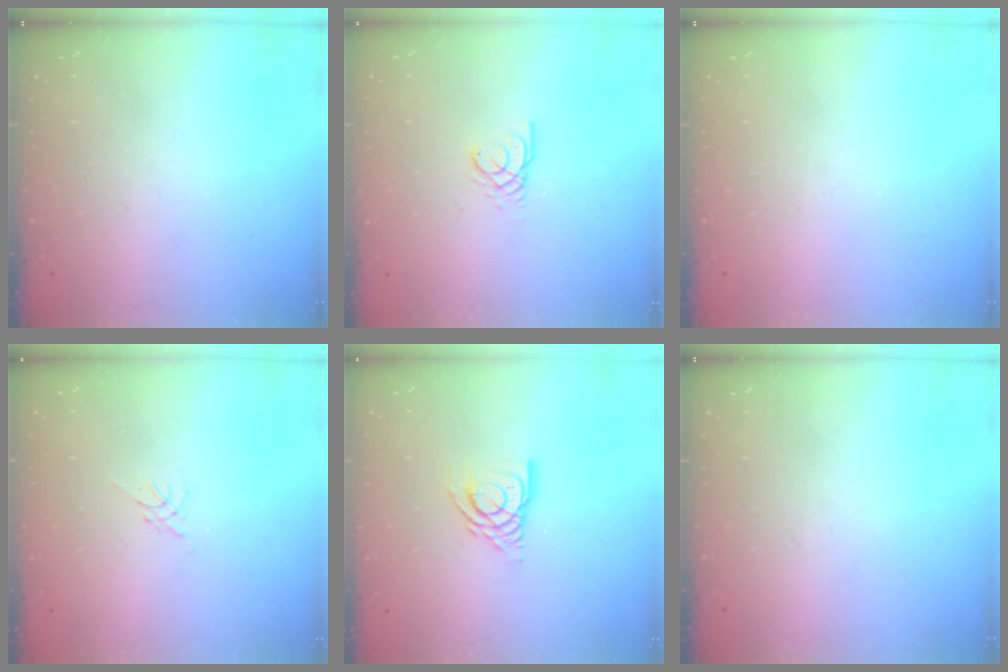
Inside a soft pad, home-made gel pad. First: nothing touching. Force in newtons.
{"total": 2.4, "press": 2.4, "slide": 0.4}
{"total": 0.0}
{"total": 0.0}
{"total": 10.5, "press": 10.4, "slide": 1.3}
{"total": 0.0}